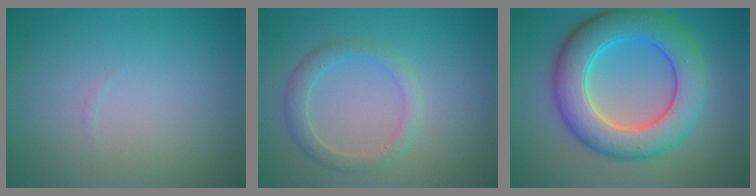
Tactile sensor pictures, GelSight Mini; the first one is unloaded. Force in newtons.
{"total": 2.3, "press": 2.3, "slide": 0.1}
{"total": 8.6, "press": 8.6, "slide": 0.3}